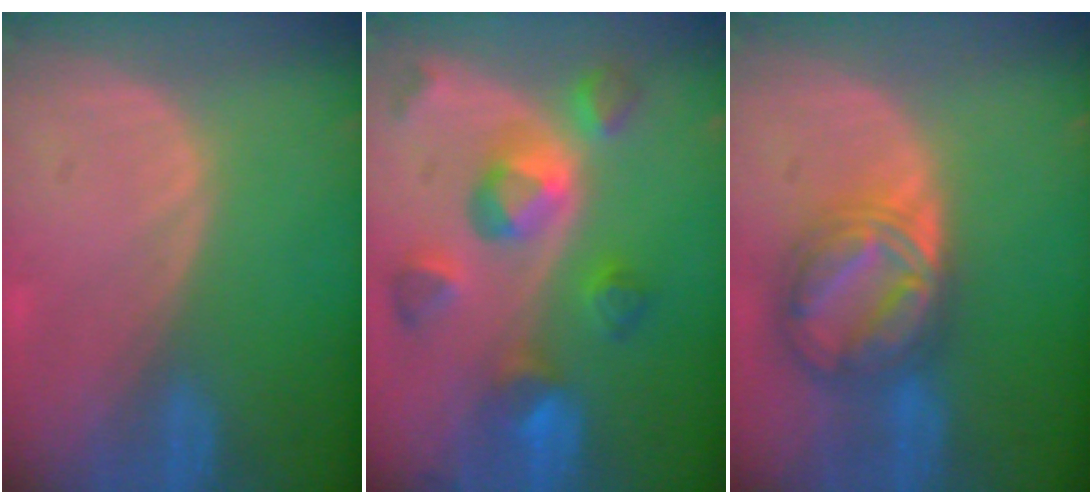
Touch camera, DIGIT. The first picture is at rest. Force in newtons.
{"total": 9.5, "press": 8.7, "slide": 4.0}
{"total": 8.2, "press": 8.2, "slide": 0.6}